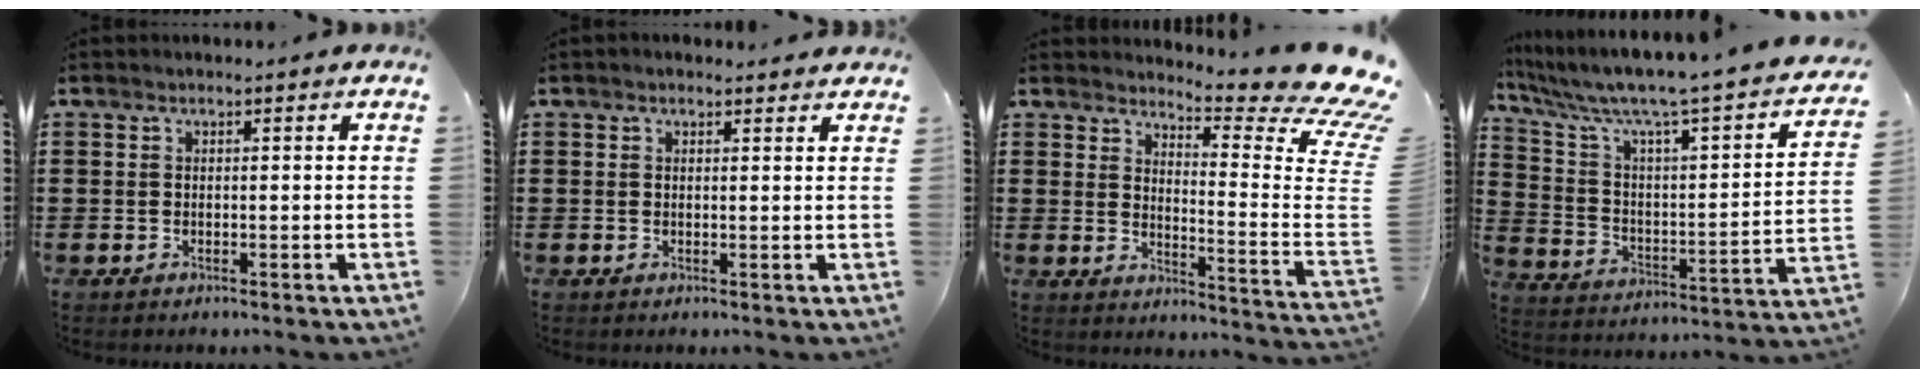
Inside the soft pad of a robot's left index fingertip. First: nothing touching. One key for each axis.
{"total": 0.9, "fx": 0.8, "fy": 0.2, "fz": 0.3, "tx": -0.007, "ty": 0.002, "tz": 0.016}
{"total": 8.6, "fx": 7.5, "fy": 0.4, "fz": 4.2, "tx": -0.074, "ty": -0.073, "tz": 0.124}
{"total": 6.6, "fx": 5.3, "fy": 0.4, "fz": 4.0, "tx": -0.104, "ty": -0.051, "tz": 0.079}